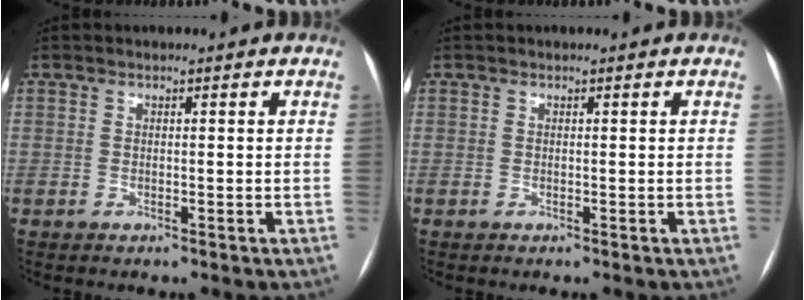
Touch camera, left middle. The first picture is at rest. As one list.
[{"total": 0.0}]